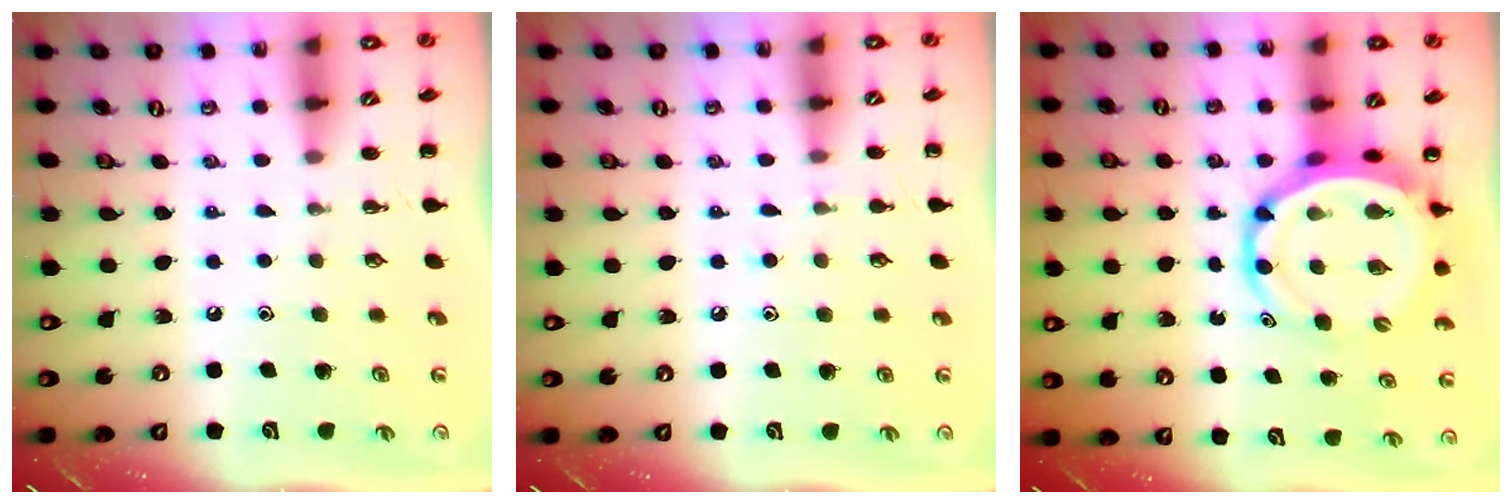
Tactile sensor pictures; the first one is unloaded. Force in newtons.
{"total": 4.5, "press": 4.1, "slide": 1.6}
{"total": 8.9, "press": 8.5, "slide": 2.5}